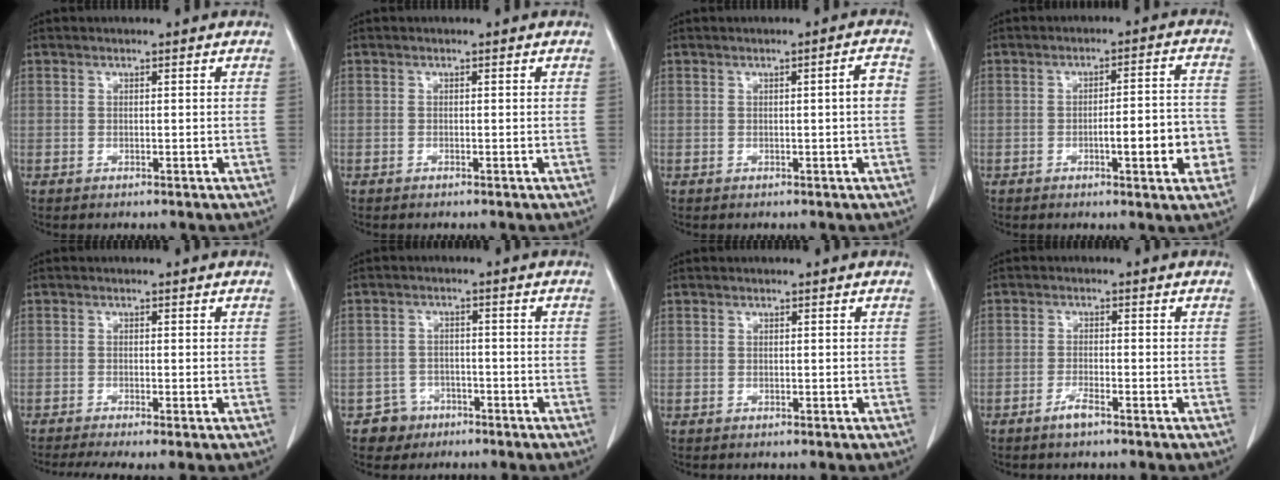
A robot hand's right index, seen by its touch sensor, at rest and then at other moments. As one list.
[{"total": 0.0}, {"total": 2.3, "force": [-0.1, 0.0, 2.3], "torque": [-0.031, 0.003, 0.001]}, {"total": 8.7, "force": [-2.6, 1.7, 8.1], "torque": [-0.104, 0.017, -0.031]}, {"total": 4.6, "force": [-3.3, 0.4, 3.2], "torque": [-0.052, -0.010, -0.054]}, {"total": 4.0, "force": [-2.3, 3.2, -0.4], "torque": [0.011, 0.016, -0.036]}, {"total": 0.0}, {"total": 2.3, "force": [-1.7, 0.2, 1.6], "torque": [-0.035, 0.000, -0.031]}]